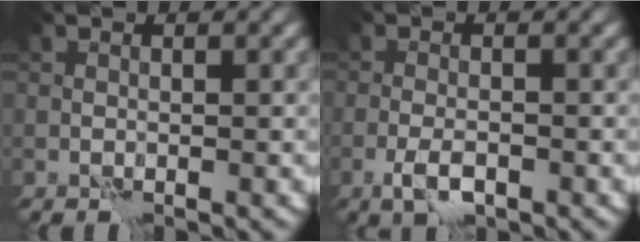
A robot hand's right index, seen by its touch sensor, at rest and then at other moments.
{"total": 2.3, "force": [-1.2, 0.8, 1.9], "torque": [-0.041, -0.002, -0.025]}